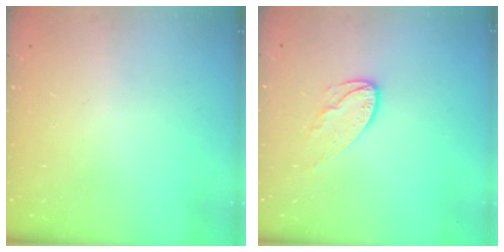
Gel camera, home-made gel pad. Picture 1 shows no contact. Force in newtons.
{"total": 7.7, "press": 7.6, "slide": 0.4}